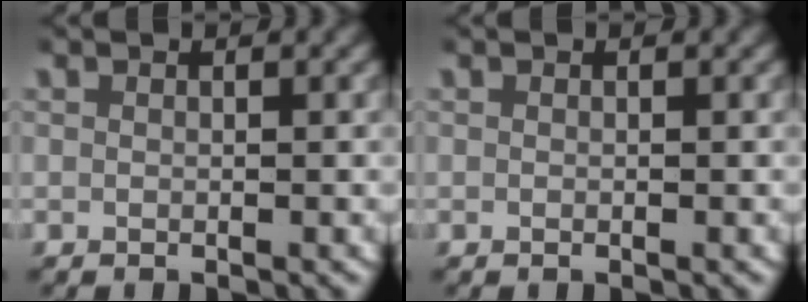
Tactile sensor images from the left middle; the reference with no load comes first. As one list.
[{"total": 0.0}]